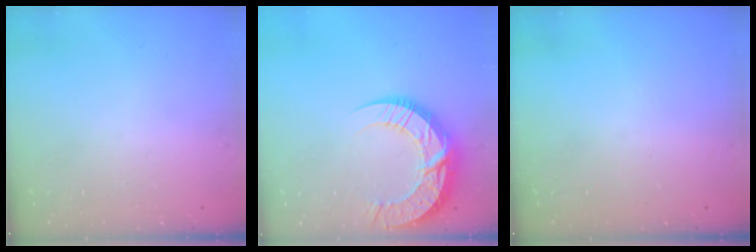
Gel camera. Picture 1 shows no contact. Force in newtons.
{"total": 16.6, "press": 16.5, "slide": 1.4}
{"total": 0.0}